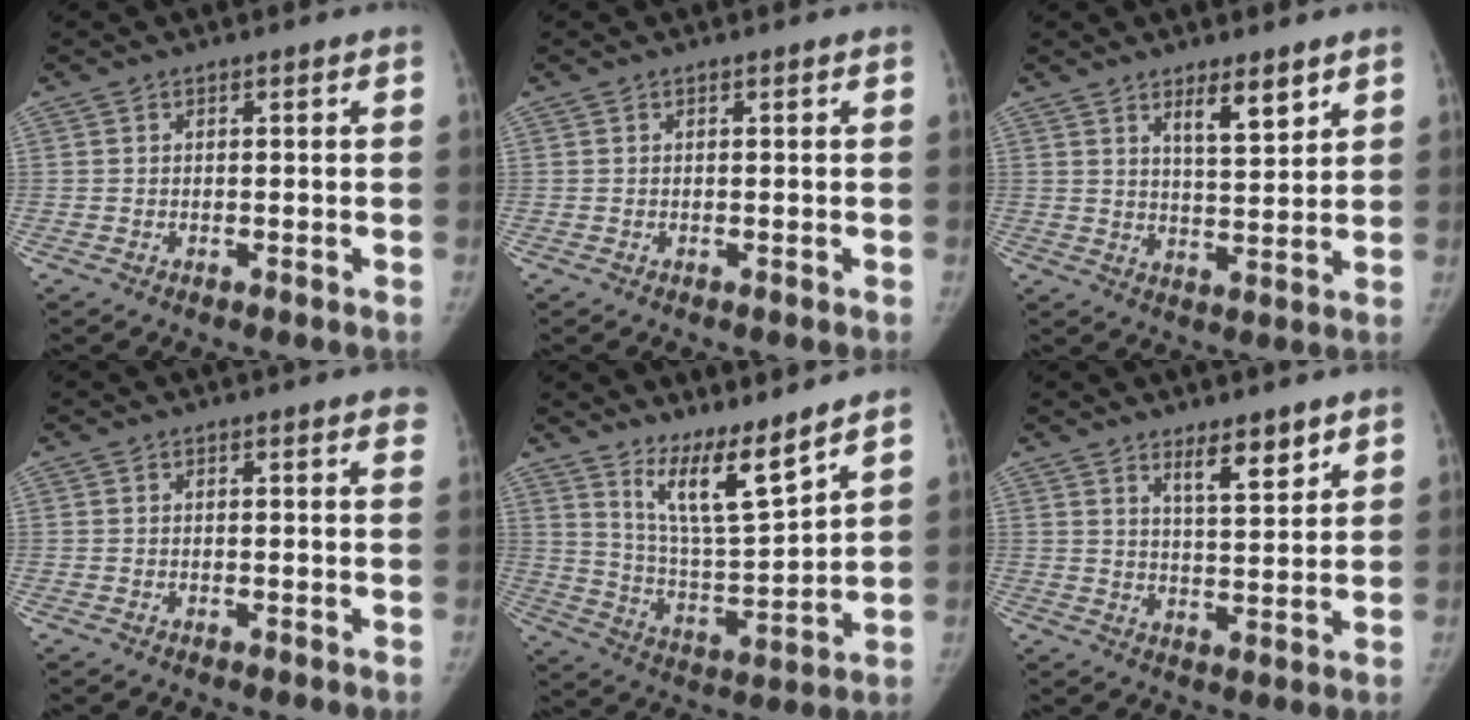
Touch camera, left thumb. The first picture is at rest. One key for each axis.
{"total": 0.0}
{"total": 6.5, "fx": 4.2, "fy": 1.8, "fz": 4.7, "tx": -0.063, "ty": -0.034, "tz": 0.070}
{"total": 2.2, "fx": 1.7, "fy": 0.5, "fz": 1.3, "tx": -0.005, "ty": 0.000, "tz": 0.011}
{"total": 11.2, "fx": 8.8, "fy": 1.1, "fz": 7.0, "tx": -0.115, "ty": -0.082, "tz": 0.169}
{"total": 6.6, "fx": 4.7, "fy": 1.7, "fz": 4.3, "tx": -0.053, "ty": -0.039, "tz": 0.077}